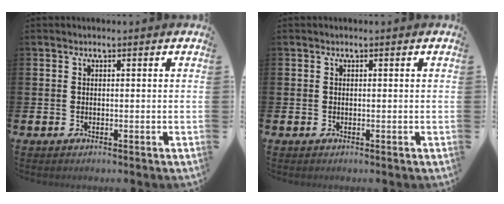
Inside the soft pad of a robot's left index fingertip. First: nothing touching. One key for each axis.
{"total": 0.0}